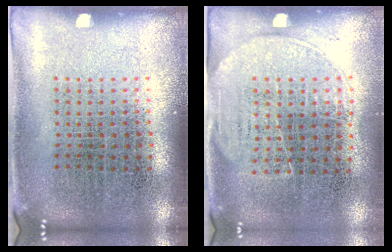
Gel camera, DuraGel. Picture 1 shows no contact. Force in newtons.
{"total": 1.5, "press": 1.2, "slide": 0.9}